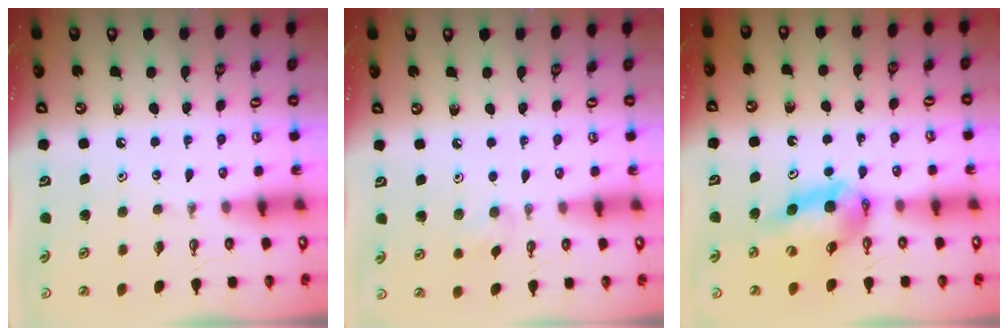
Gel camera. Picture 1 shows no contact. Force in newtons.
{"total": 6.8, "press": 6.7, "slide": 0.7}
{"total": 10.6, "press": 10.5, "slide": 0.9}